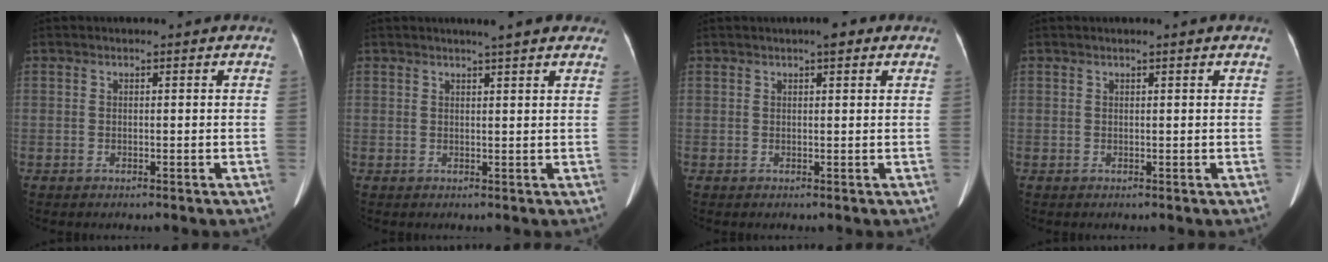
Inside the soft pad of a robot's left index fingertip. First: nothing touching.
{"total": 5.5, "force": [4.6, 0.5, 3.0], "torque": [-0.038, 0.014, 0.051]}
{"total": 2.5, "force": [1.5, 0.6, 1.9], "torque": [-0.026, 0.005, 0.018]}
{"total": 0.8, "force": [0.6, -0.1, 0.4], "torque": [-0.013, 0.009, 0.016]}